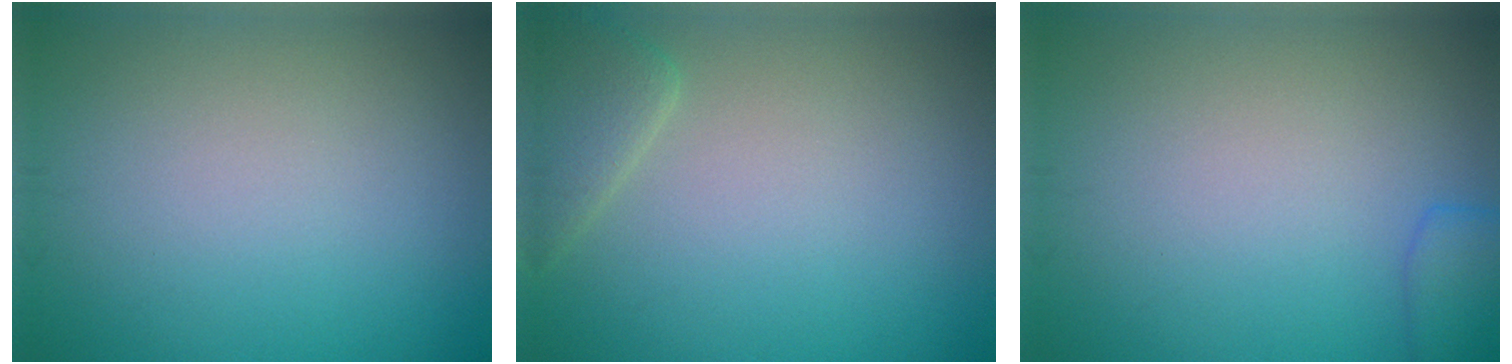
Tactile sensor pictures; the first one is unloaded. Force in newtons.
{"total": 2.6, "press": 2.5, "slide": 0.3}
{"total": 2.2, "press": 2.2, "slide": 0.1}